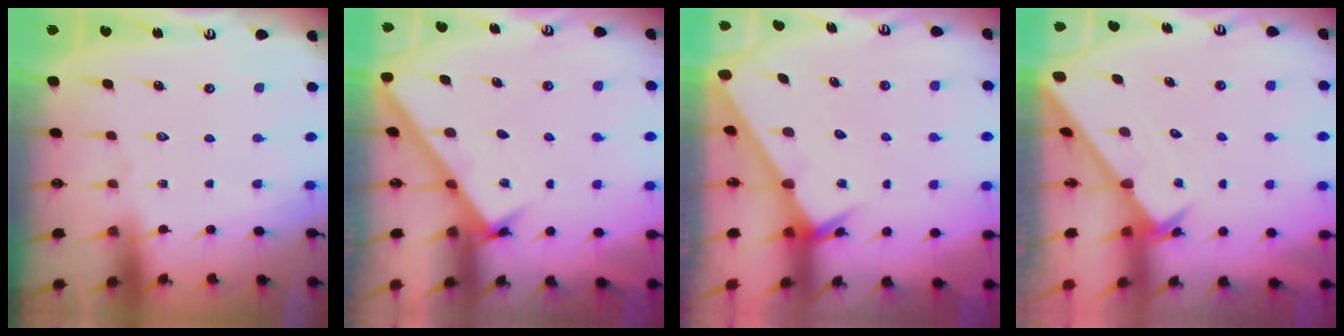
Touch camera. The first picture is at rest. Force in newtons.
{"total": 3.0, "press": 3.0, "slide": 0.2}
{"total": 2.3, "press": 2.3, "slide": 0.1}
{"total": 2.1, "press": 2.1, "slide": 0.1}